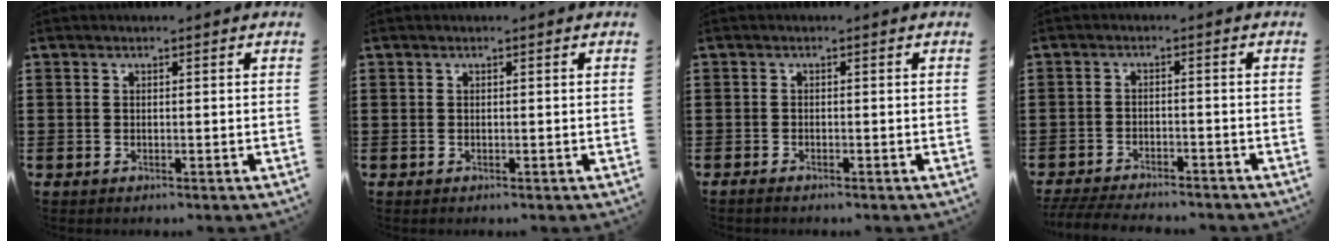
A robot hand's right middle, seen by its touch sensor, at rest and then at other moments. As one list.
[{"total": 0.0}, {"total": 0.6, "force": [-0.6, 0.1, 0.3], "torque": [-0.008, -0.006, -0.010]}, {"total": 3.9, "force": [-3.8, 0.4, 0.9], "torque": [-0.031, -0.008, -0.080]}]